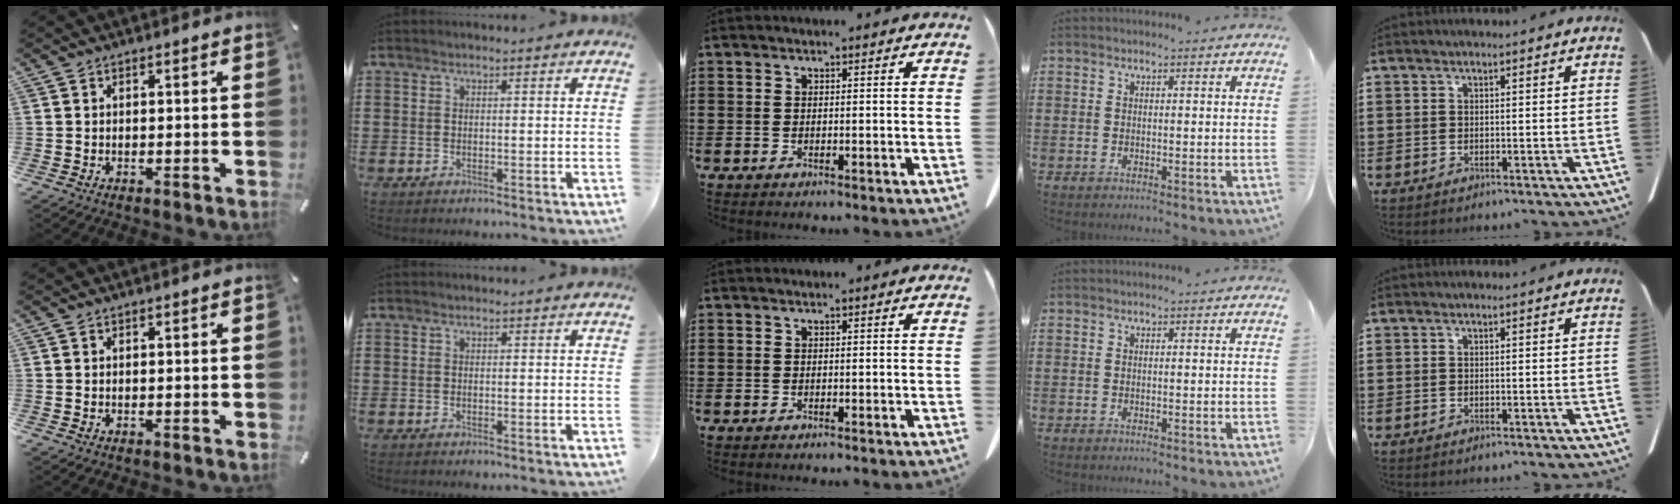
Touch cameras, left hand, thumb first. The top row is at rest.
{}